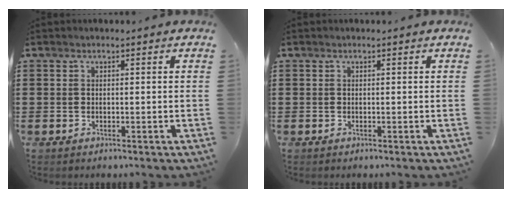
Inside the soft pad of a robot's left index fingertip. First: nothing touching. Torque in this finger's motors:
{"motor_torque": [0.00, 0.00, 0.00, 0.00]}